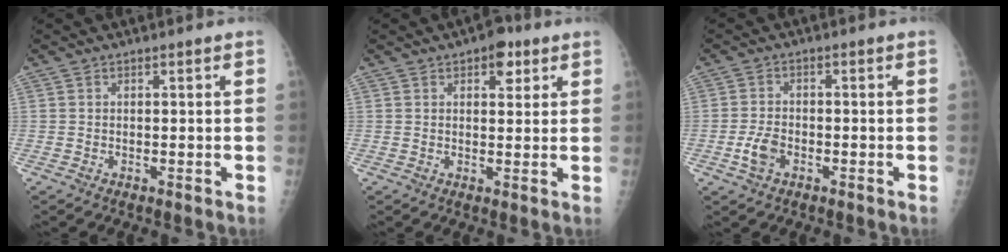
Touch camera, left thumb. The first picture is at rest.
{"total": 4.8, "force": [2.5, 2.7, 3.1], "torque": [-0.016, -0.006, 0.028]}
{"total": 4.2, "force": [-1.8, 2.6, 2.8], "torque": [-0.056, 0.010, -0.034]}